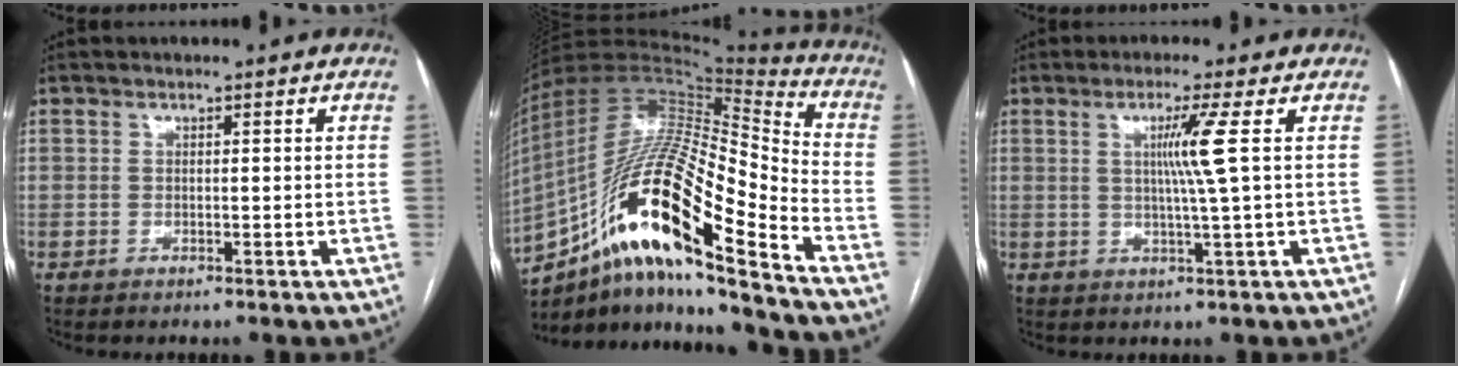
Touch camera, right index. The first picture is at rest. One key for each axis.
{"total": 24.7, "fx": -13.1, "fy": 3.4, "fz": 20.6, "tx": -0.382, "ty": -0.005, "tz": -0.228}
{"total": 5.3, "fx": 1.1, "fy": -1.8, "fz": 4.8, "tx": -0.093, "ty": -0.005, "tz": 0.023}